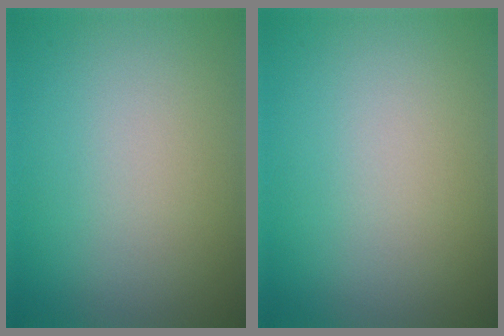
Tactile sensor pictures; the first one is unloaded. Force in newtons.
{"total": 0.0}